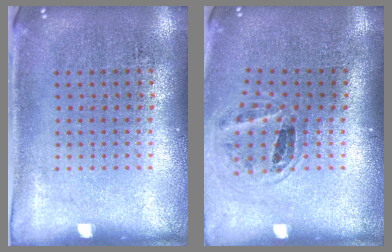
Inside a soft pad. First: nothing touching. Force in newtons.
{"total": 1.1, "press": 1.0, "slide": 0.3}